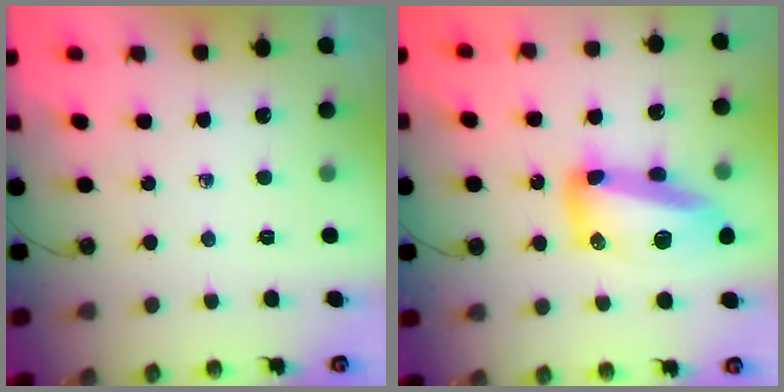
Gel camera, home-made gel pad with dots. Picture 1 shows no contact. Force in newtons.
{"total": 16.6, "press": 16.5, "slide": 1.1}